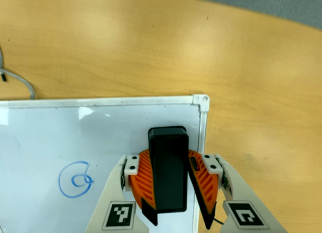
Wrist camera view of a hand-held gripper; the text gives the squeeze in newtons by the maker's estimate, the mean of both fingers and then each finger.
{"total": 11.8, "left": 13.6, "right": 10.0}